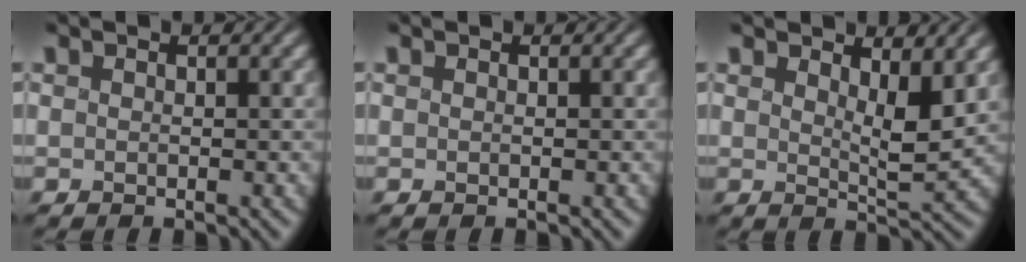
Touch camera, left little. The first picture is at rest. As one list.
[{"total": 0.0}, {"total": 3.5, "force": [2.0, 1.2, 2.6], "torque": [-0.046, -0.009, 0.027]}]